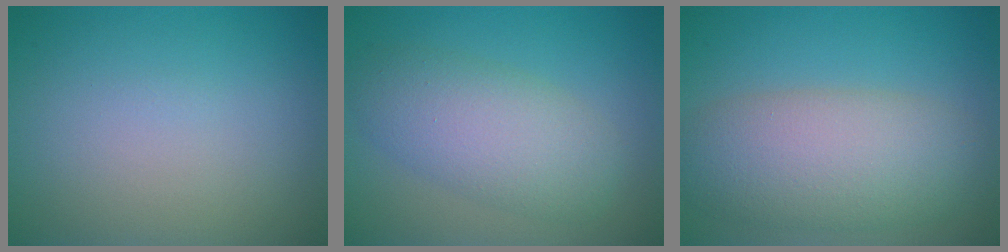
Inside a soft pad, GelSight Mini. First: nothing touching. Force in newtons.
{"total": 5.6, "press": 5.6, "slide": 0.2}
{"total": 7.2, "press": 7.2, "slide": 0.4}